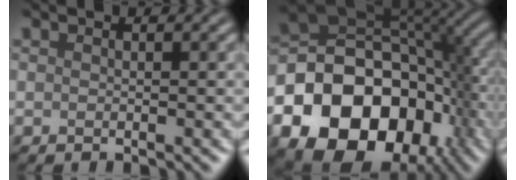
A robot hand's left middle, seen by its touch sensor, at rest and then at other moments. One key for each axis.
{"total": 17.9, "fx": -6.9, "fy": 12.6, "fz": 10.6, "tx": -0.187, "ty": -0.022, "tz": -0.115}